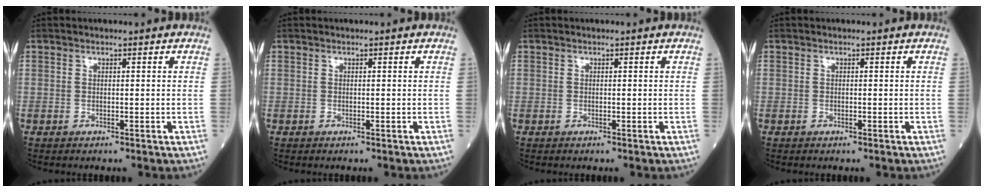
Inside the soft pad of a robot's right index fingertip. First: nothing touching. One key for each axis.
{"total": 0.0}
{"total": 0.0}
{"total": 0.0}